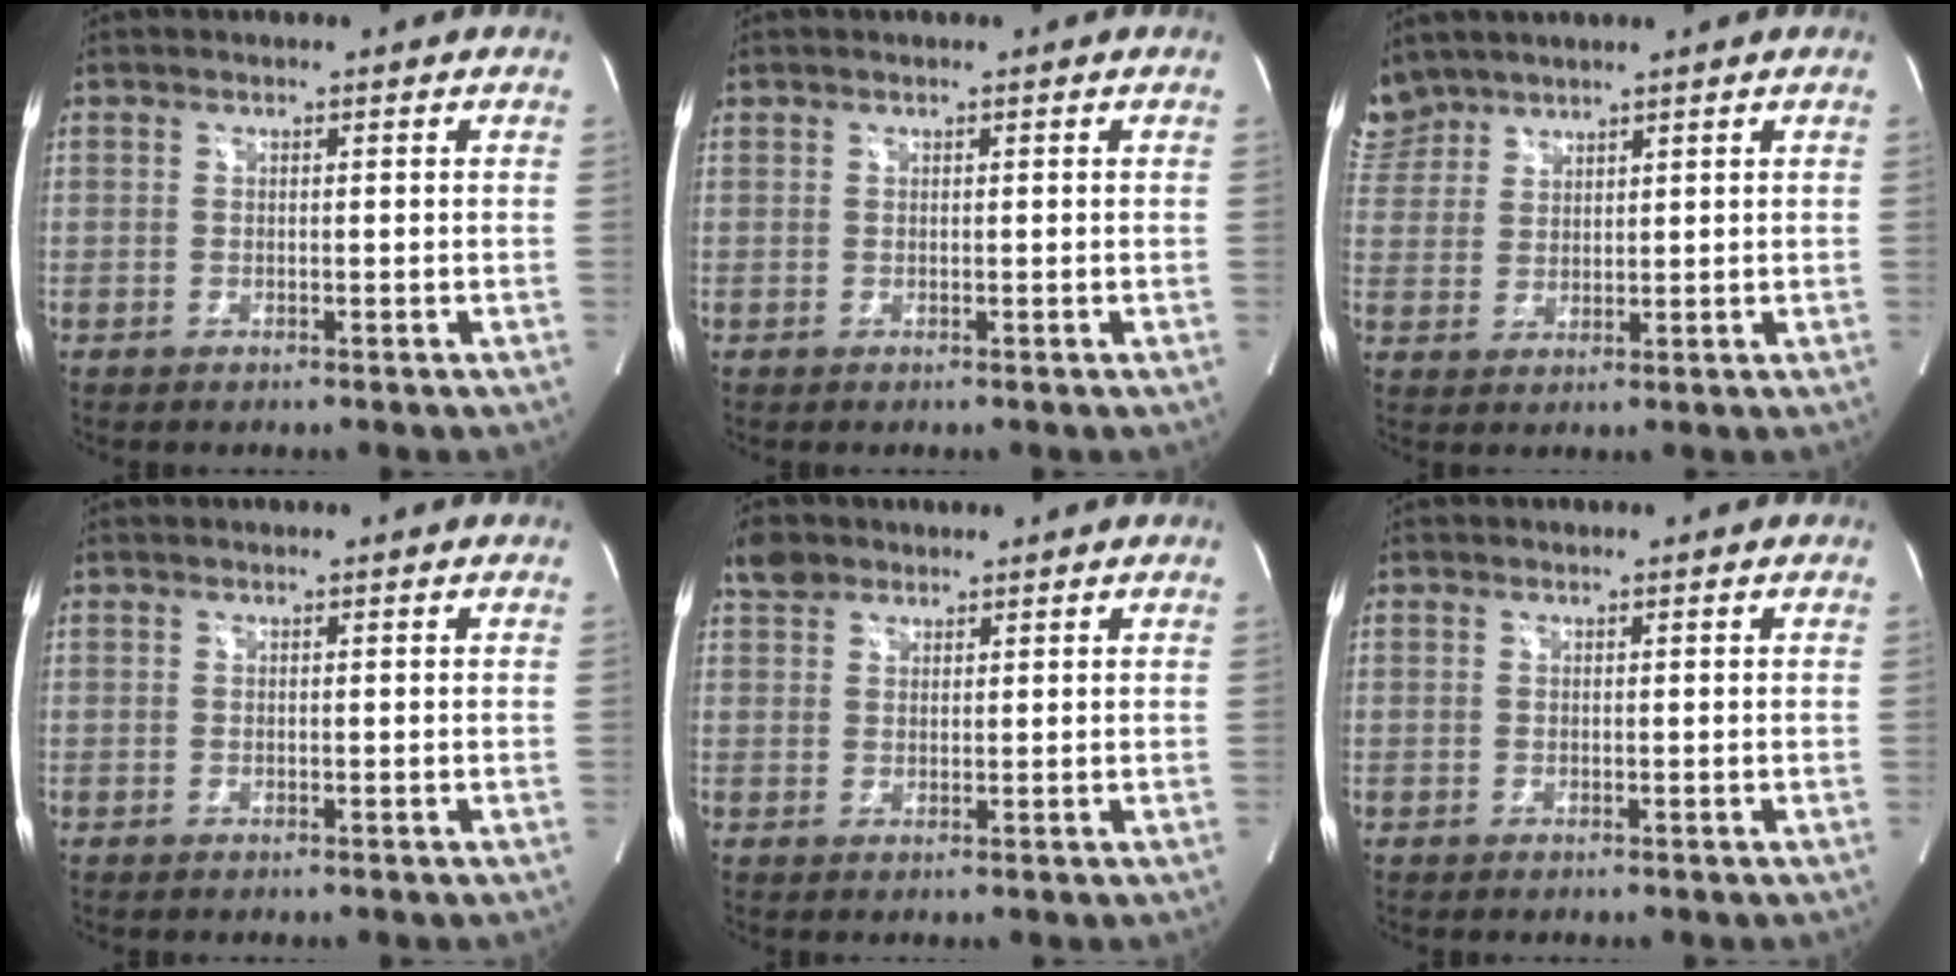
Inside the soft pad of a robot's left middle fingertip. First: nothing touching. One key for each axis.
{"total": 0.0}
{"total": 6.1, "fx": 5.5, "fy": 2.5, "fz": 0.1, "tx": -0.009, "ty": 0.013, "tz": 0.122}
{"total": 0.0}
{"total": 3.3, "fx": 2.5, "fy": 2.1, "fz": 0.8, "tx": -0.022, "ty": 0.016, "tz": 0.049}
{"total": 0.0}